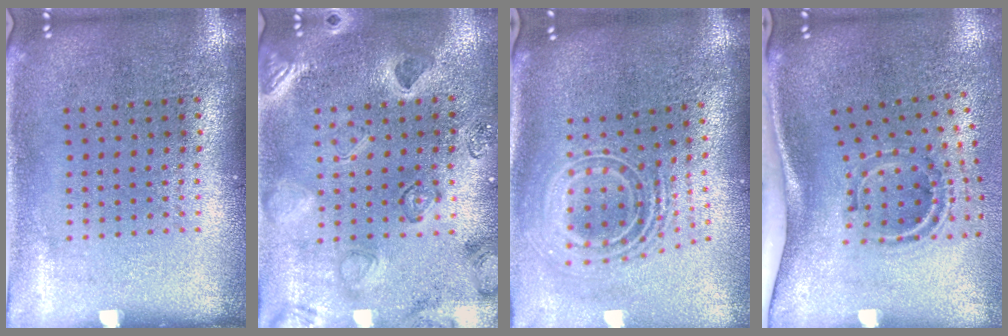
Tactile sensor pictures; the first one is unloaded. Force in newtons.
{"total": 2.3, "press": 2.3, "slide": 0.6}
{"total": 2.5, "press": 1.7, "slide": 1.8}
{"total": 2.2, "press": 1.2, "slide": 1.8}